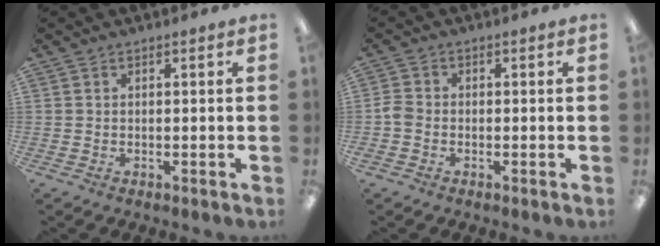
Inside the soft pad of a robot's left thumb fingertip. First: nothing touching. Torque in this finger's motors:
{"motor_torque": [0.09, 0.47, 0.09, -0.16, 0.01]}